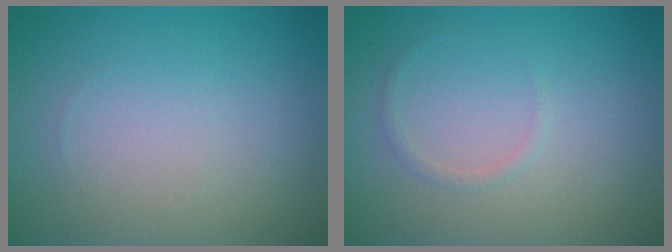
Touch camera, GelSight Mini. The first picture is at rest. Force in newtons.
{"total": 0.7, "press": 0.7, "slide": 0.0}